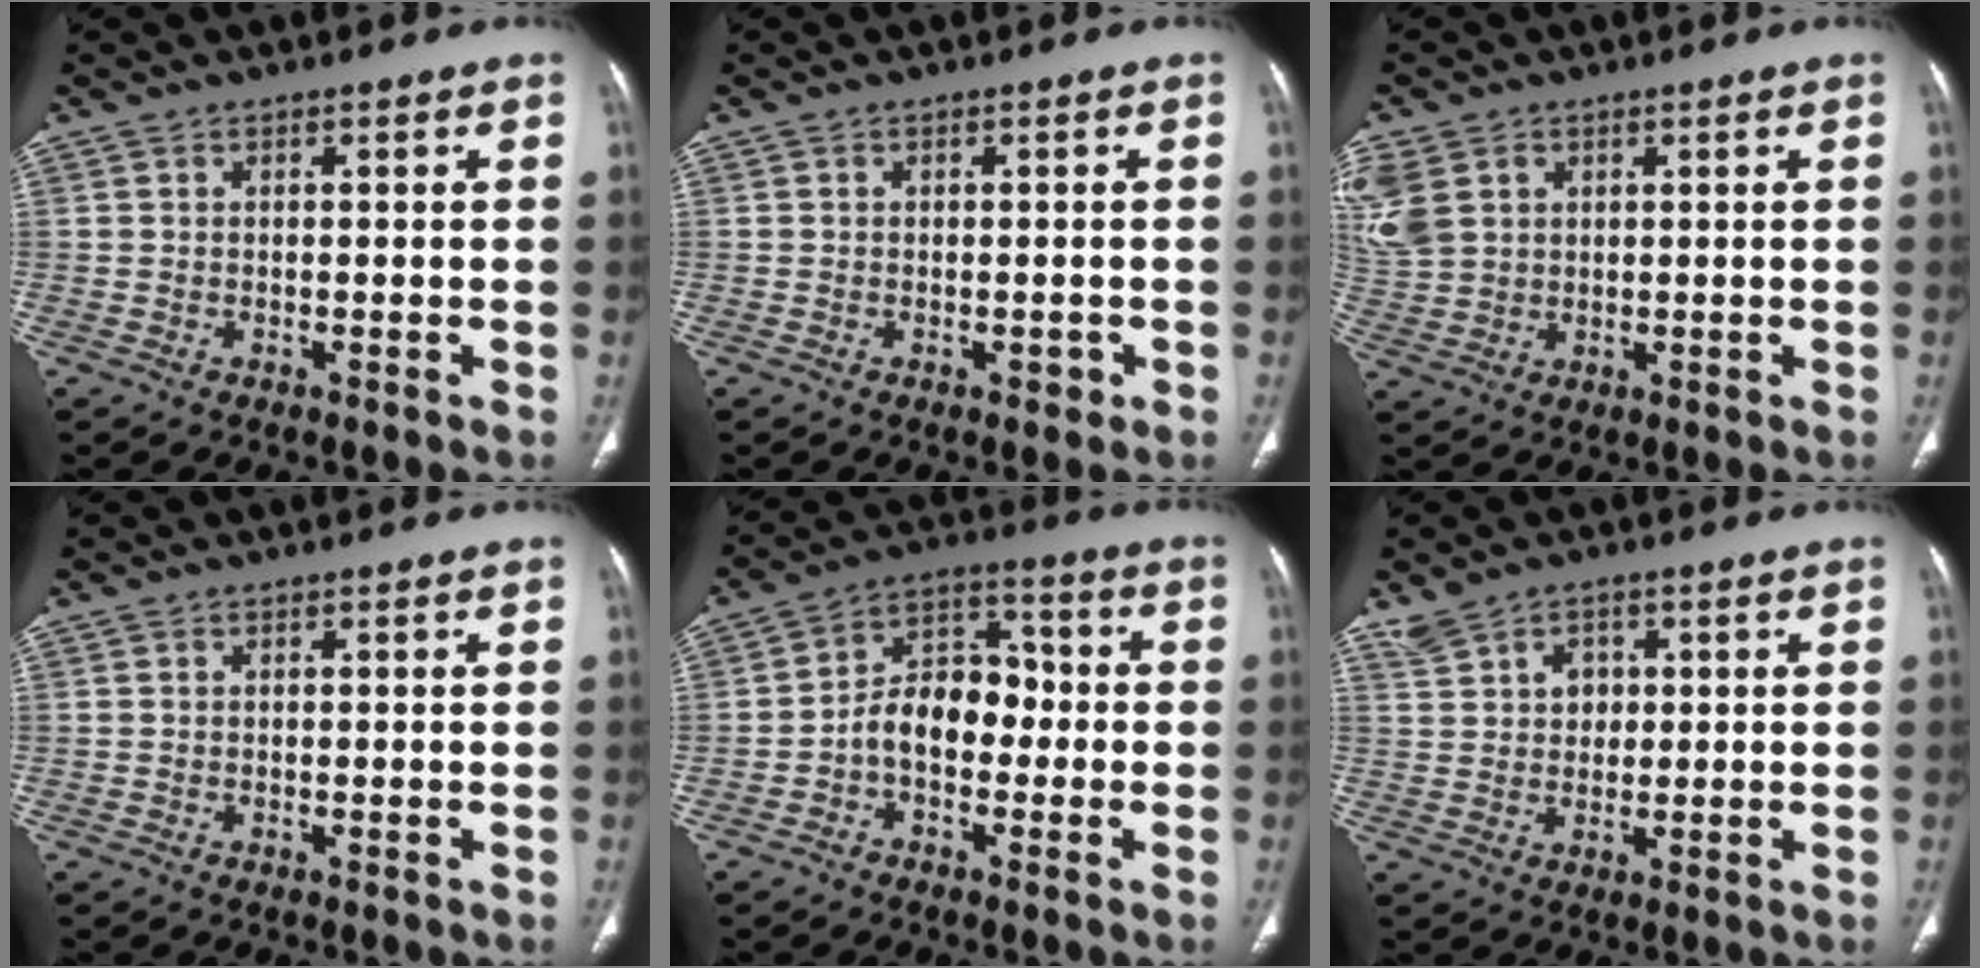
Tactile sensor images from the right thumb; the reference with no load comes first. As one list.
[{"total": 1.0, "force": [-0.4, 0.7, 0.6], "torque": [-0.001, 0.000, -0.004]}, {"total": 9.6, "force": [3.3, 7.4, 5.1], "torque": [-0.124, 0.004, 0.077]}, {"total": 0.0}, {"total": 9.6, "force": [-1.9, 6.6, 6.7], "torque": [-0.083, 0.042, -0.044]}, {"total": 4.9, "force": [2.1, 3.7, 2.4], "torque": [-0.028, -0.003, 0.042]}]